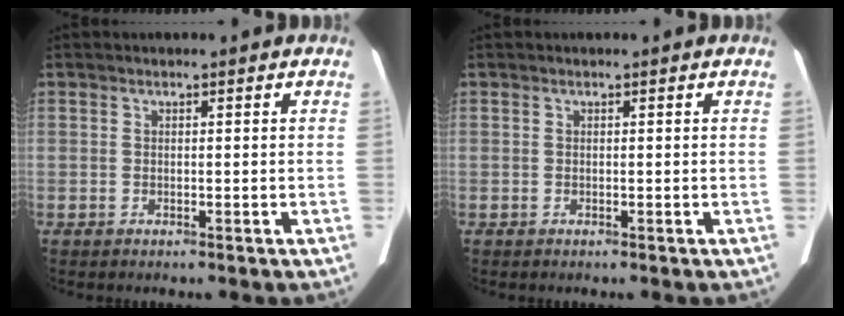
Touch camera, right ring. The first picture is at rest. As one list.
[{"total": 0.0}]